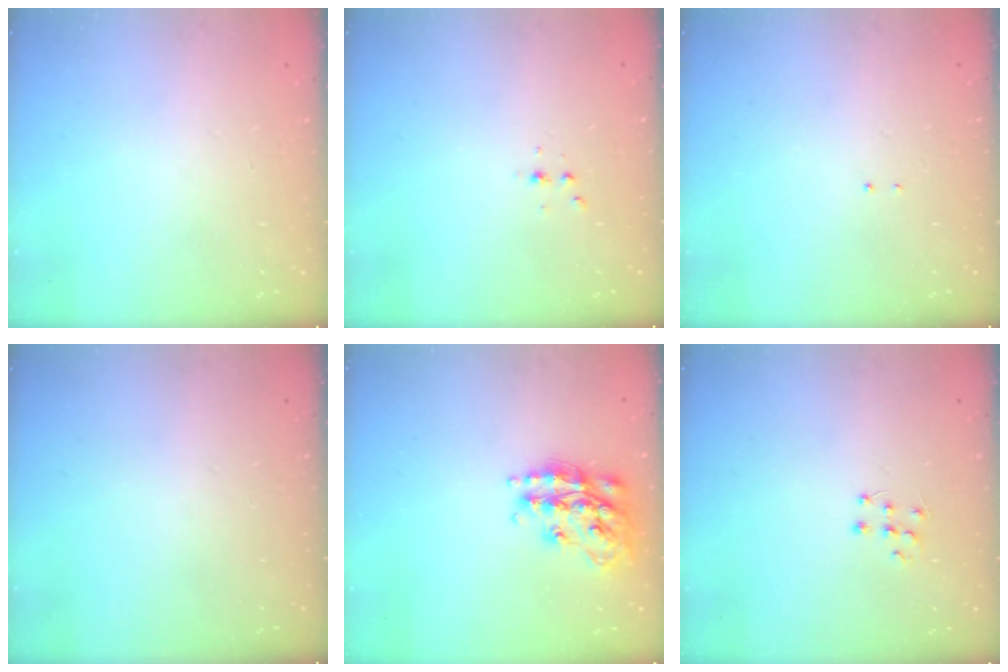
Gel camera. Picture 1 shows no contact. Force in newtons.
{"total": 2.3, "press": 2.3, "slide": 0.3}
{"total": 1.3, "press": 1.2, "slide": 0.6}
{"total": 0.0}
{"total": 18.8, "press": 18.7, "slide": 1.2}
{"total": 6.2, "press": 6.2, "slide": 0.4}